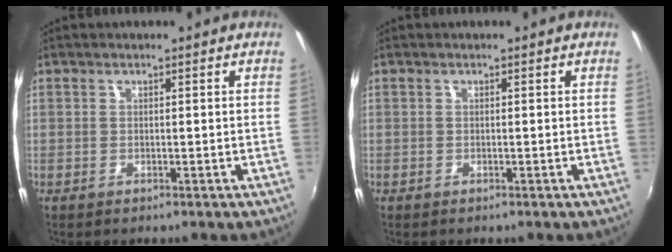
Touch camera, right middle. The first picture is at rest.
{"total": 0.0}